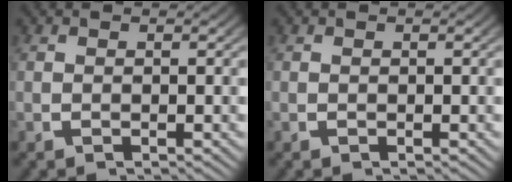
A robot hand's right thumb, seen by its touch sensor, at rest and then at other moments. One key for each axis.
{"total": 0.0}